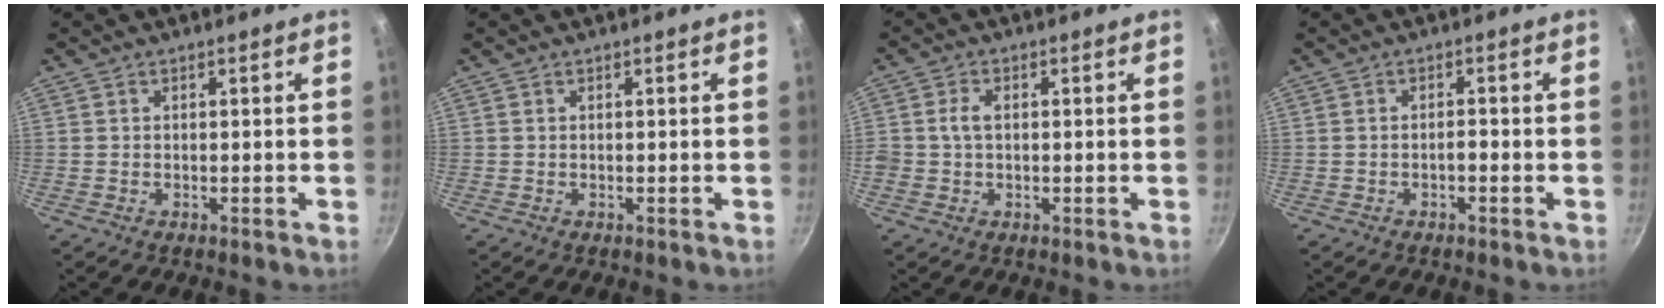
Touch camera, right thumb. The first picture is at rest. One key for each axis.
{"total": 0.0}
{"total": 3.1, "fx": 0.2, "fy": 2.2, "fz": 2.2, "tx": -0.036, "ty": 0.009, "tz": 0.001}
{"total": 1.4, "fx": -0.7, "fy": 0.6, "fz": 1.1, "tx": -0.013, "ty": 0.012, "tz": -0.011}